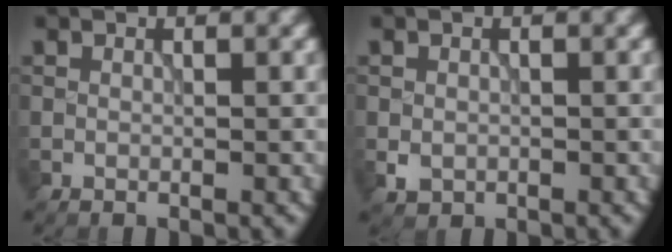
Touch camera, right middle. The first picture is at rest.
{"total": 1.2, "force": [-0.2, 1.1, 0.5], "torque": [-0.009, -0.004, -0.005]}